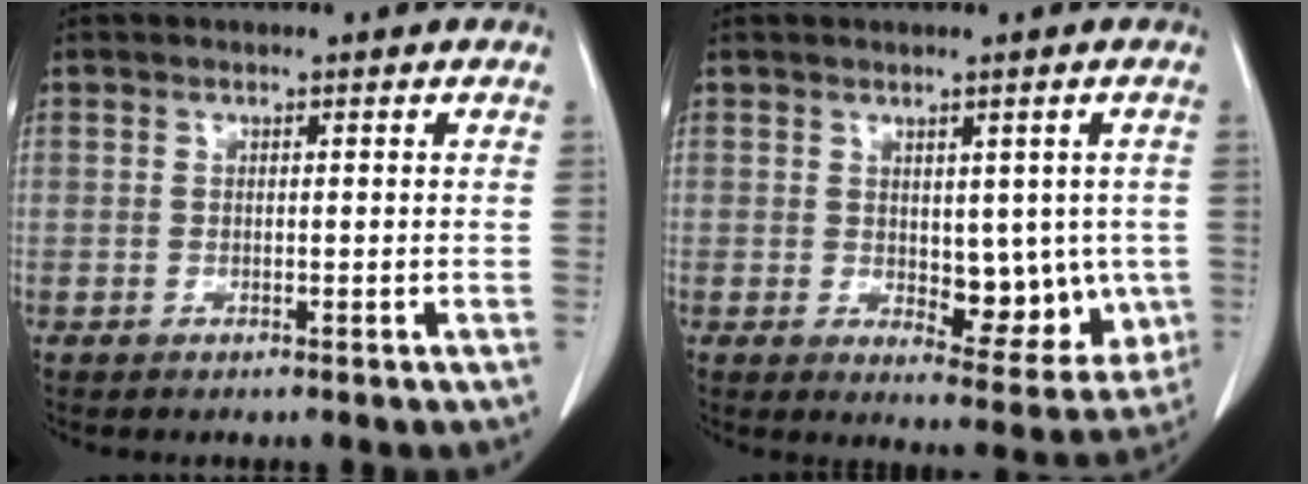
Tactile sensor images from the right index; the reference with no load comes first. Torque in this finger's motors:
{"motor_torque": [0.20, 0.00, 0.12, 0.04]}